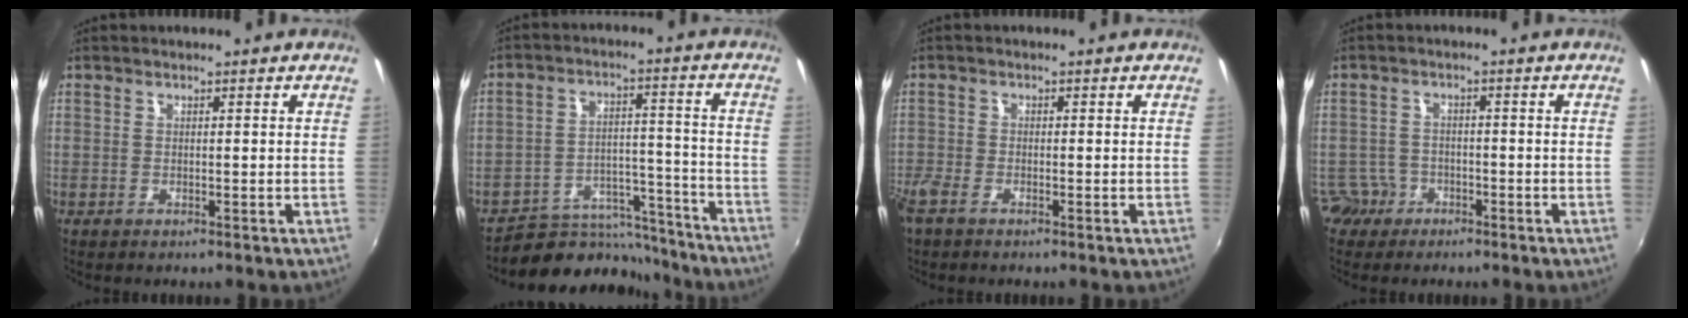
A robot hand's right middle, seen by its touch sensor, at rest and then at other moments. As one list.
[{"total": 12.5, "force": [-11.5, 4.9, 0.8], "torque": [-0.011, 0.048, -0.165]}, {"total": 3.3, "force": [-2.5, 1.2, 1.8], "torque": [-0.051, -0.008, -0.055]}, {"total": 2.1, "force": [-1.6, 1.2, -0.4], "torque": [0.005, 0.006, -0.032]}]